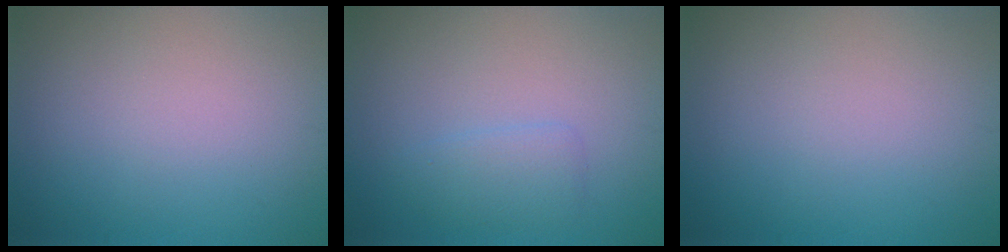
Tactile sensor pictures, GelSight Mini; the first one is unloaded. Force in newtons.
{"total": 1.8, "press": 1.8, "slide": 0.0}
{"total": 0.0}